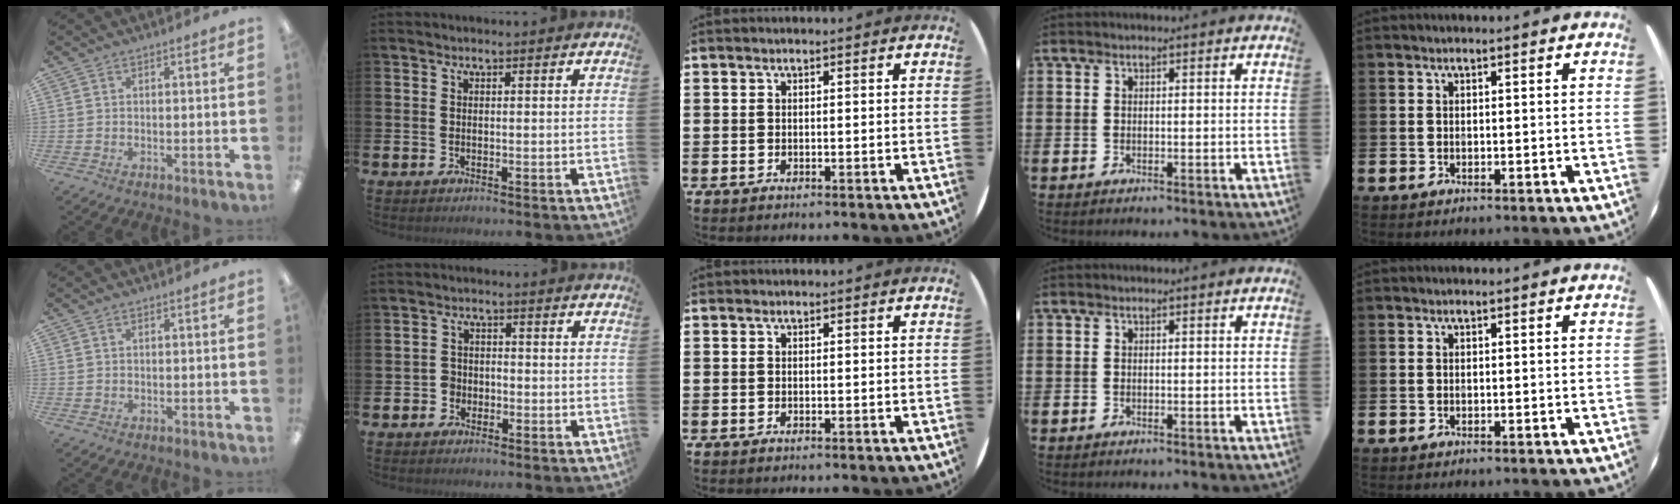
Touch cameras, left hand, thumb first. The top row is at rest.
{"index": {"total": 2.3, "force": [-1.5, 1.8, 0.2], "torque": [-0.010, 0.006, -0.034]}}